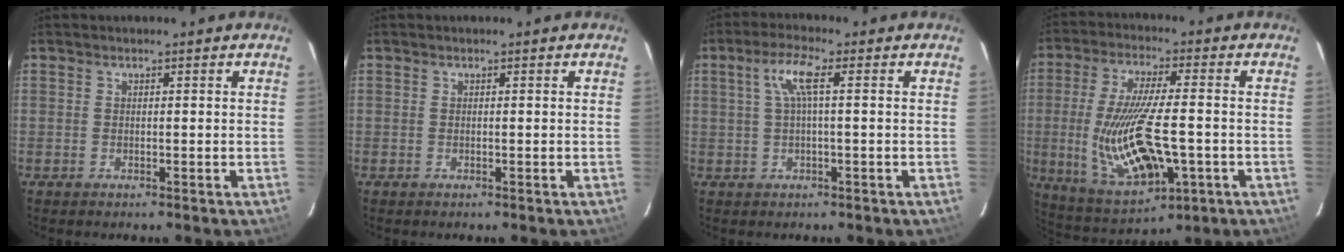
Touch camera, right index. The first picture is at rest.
{"total": 0.0}
{"total": 4.8, "force": [0.8, 0.5, 4.7], "torque": [-0.094, 0.008, 0.018]}
{"total": 18.4, "force": [-3.6, 6.7, 16.7], "torque": [-0.335, -0.025, -0.044]}